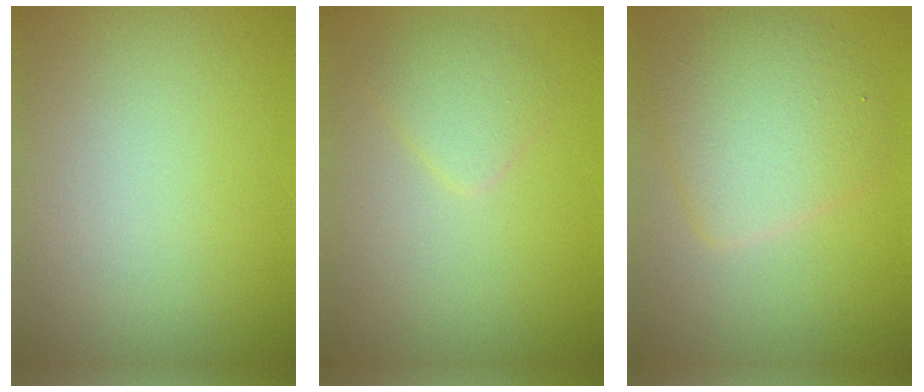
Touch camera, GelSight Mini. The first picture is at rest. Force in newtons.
{"total": 1.9, "press": 1.9, "slide": 0.1}
{"total": 5.3, "press": 5.3, "slide": 0.1}